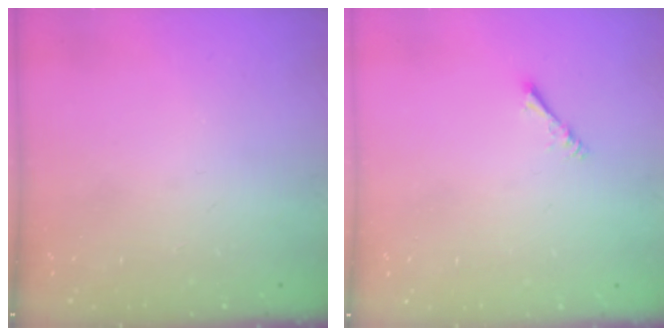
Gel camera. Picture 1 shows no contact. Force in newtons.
{"total": 1.4, "press": 1.4, "slide": 0.3}